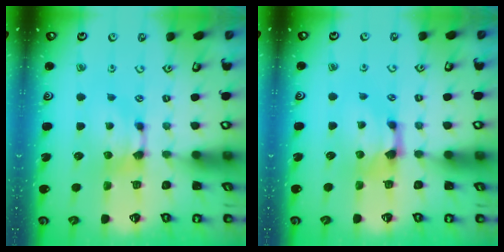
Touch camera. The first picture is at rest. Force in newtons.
{"total": 1.6, "press": 1.1, "slide": 1.1}